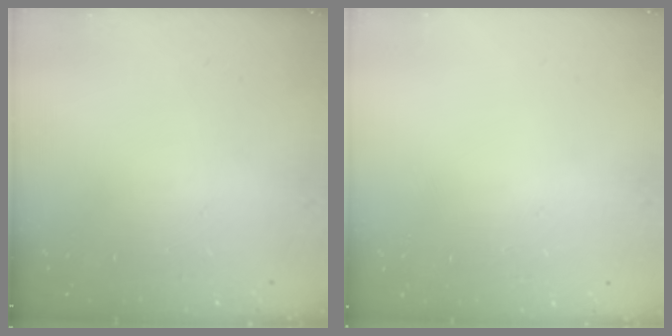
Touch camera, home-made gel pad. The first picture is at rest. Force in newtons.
{"total": 0.0}